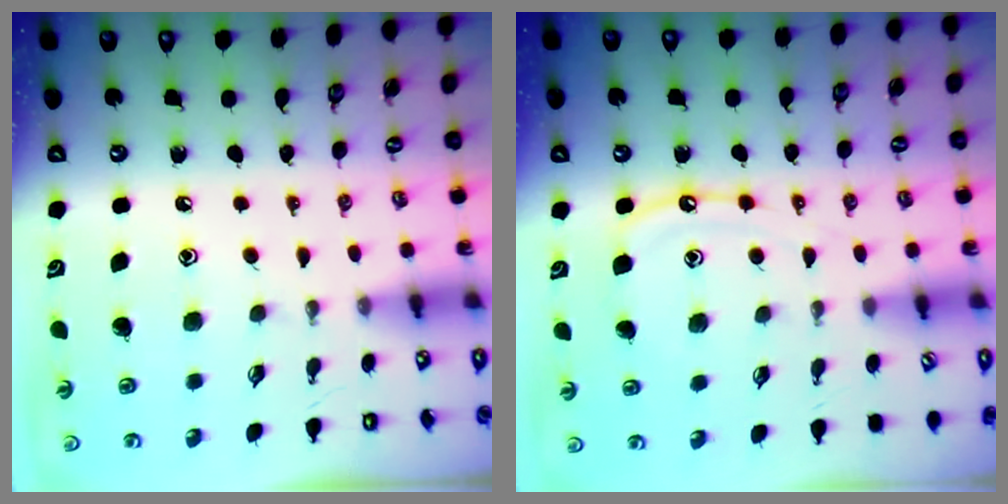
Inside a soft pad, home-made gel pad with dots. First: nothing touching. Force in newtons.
{"total": 8.1, "press": 8.1, "slide": 0.8}